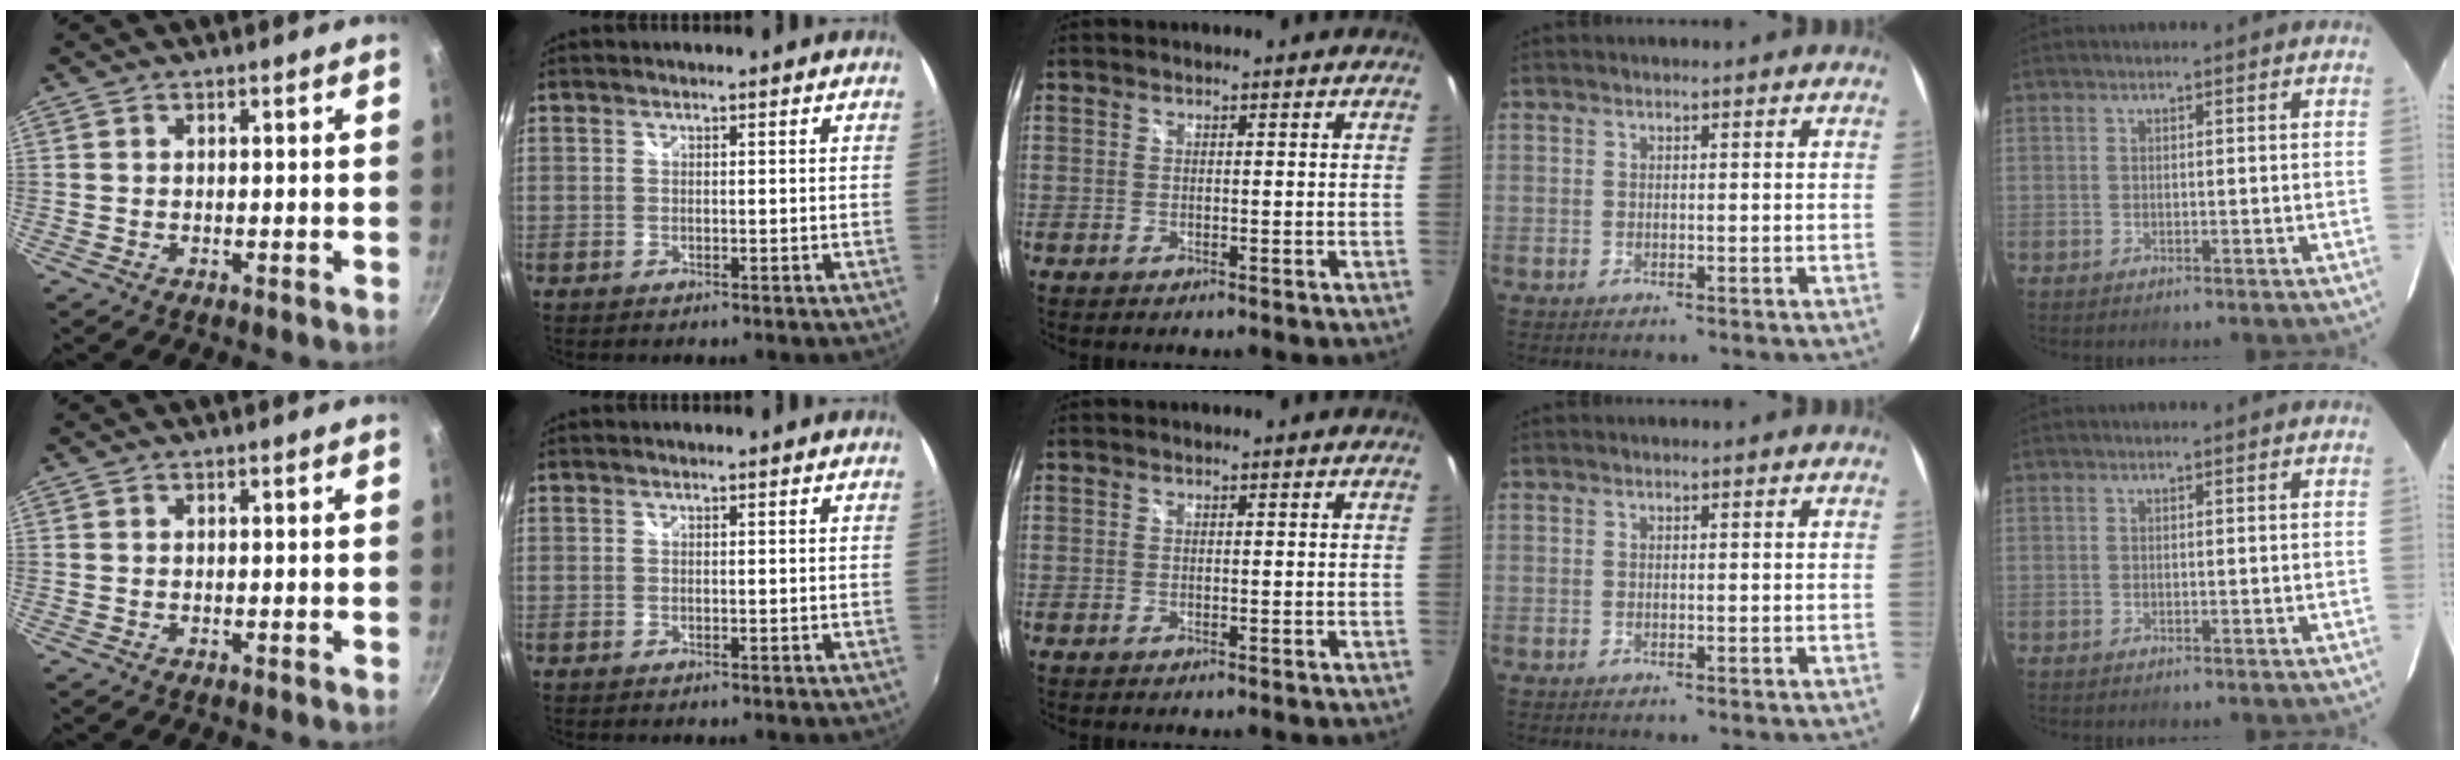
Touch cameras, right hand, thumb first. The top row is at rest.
{}